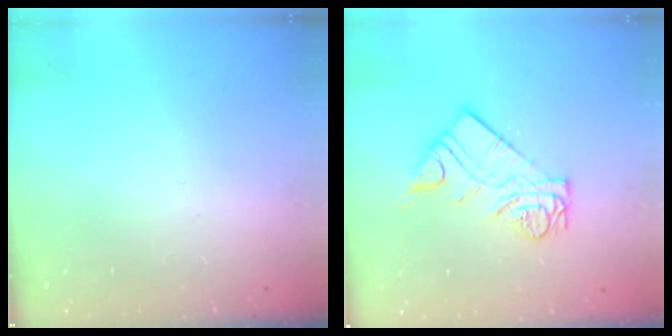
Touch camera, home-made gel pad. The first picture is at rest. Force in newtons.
{"total": 11.0, "press": 11.0, "slide": 1.1}